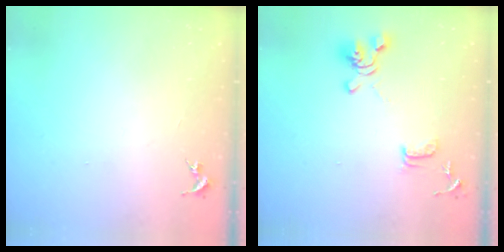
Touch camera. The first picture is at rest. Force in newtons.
{"total": 13.0, "press": 12.9, "slide": 1.6}